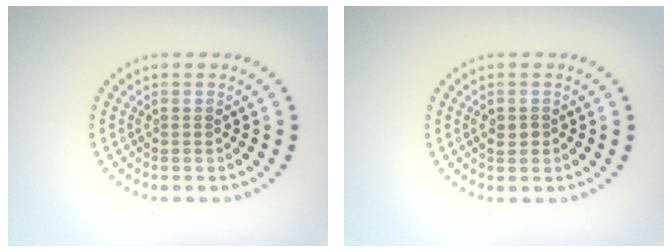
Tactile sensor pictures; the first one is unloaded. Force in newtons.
{"total": 1.2, "press": 1.2, "slide": 0.4}